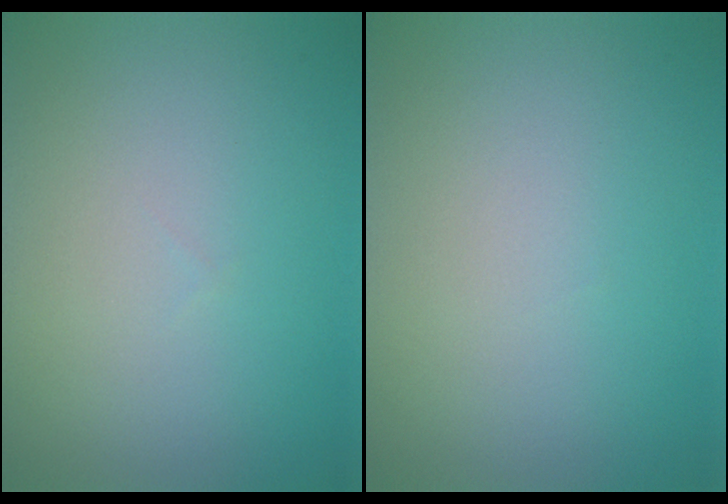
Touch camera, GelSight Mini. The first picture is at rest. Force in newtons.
{"total": 0.0}